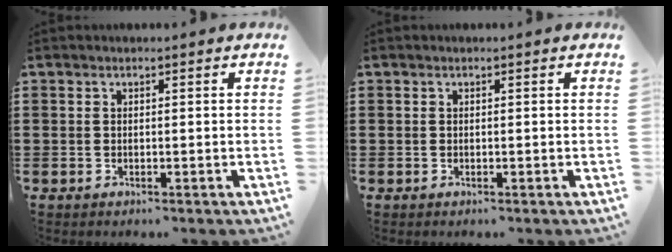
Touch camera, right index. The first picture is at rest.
{"total": 0.0}